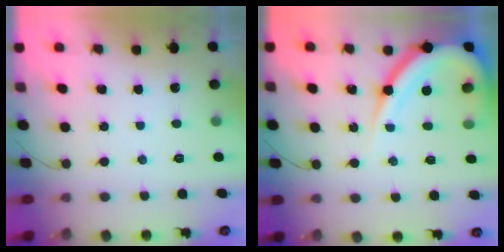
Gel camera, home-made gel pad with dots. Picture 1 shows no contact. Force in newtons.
{"total": 13.2, "press": 13.1, "slide": 1.4}